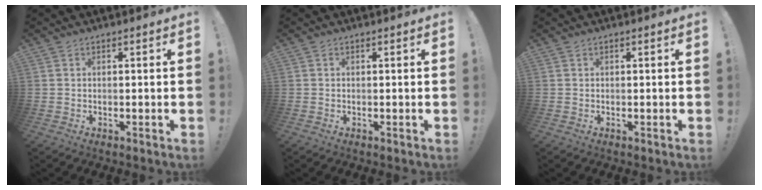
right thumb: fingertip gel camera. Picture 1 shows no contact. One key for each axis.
{"total": 0.0}
{"total": 0.0}